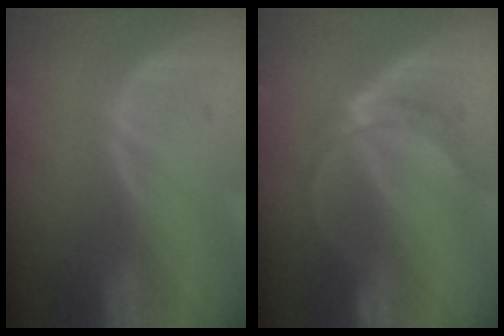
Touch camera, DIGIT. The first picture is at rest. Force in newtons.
{"total": 5.0, "press": 4.8, "slide": 1.5}